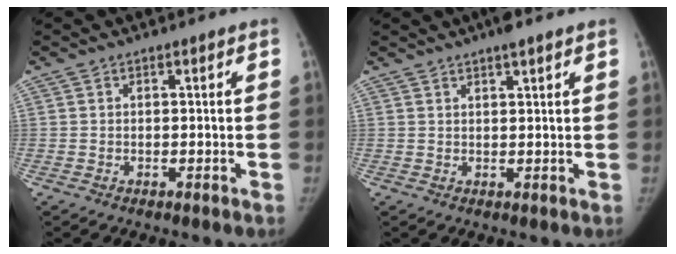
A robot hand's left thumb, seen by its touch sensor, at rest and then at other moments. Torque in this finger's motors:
{"motor_torque": [0.44, -0.26, 0.57, -0.38, 0.09]}